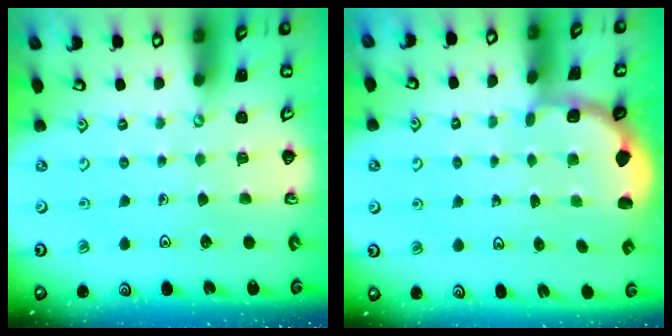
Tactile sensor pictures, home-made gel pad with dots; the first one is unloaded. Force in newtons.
{"total": 1.8, "press": 1.6, "slide": 0.7}